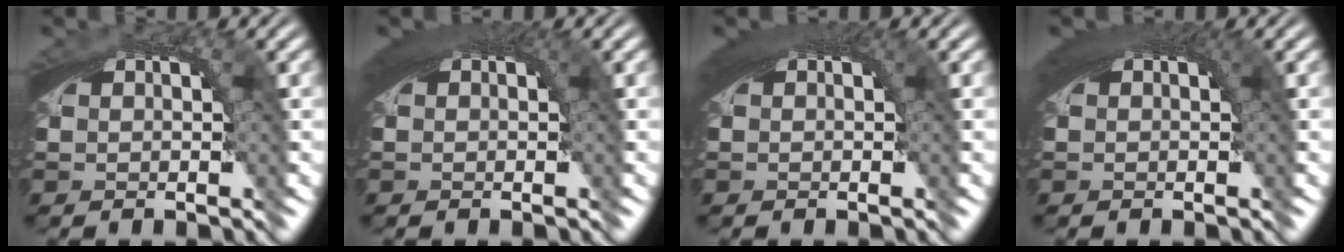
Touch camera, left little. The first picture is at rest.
{"total": 2.7, "force": [1.0, 0.7, 2.4], "torque": [-0.028, 0.007, 0.013]}
{"total": 2.7, "force": [1.0, 0.7, 2.4], "torque": [-0.026, 0.007, 0.013]}
{"total": 2.9, "force": [1.2, 0.8, 2.6], "torque": [-0.027, 0.009, 0.014]}